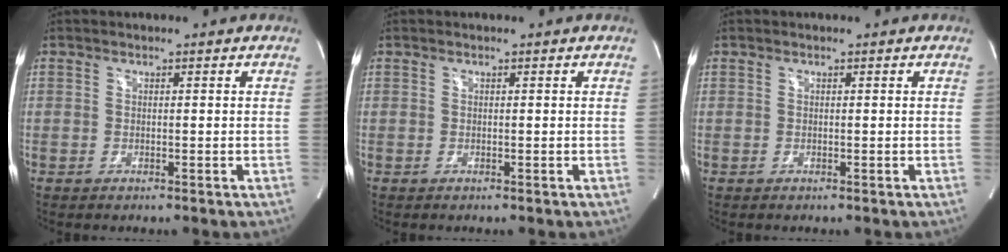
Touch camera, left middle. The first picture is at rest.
{"total": 0.0}
{"total": 0.0}